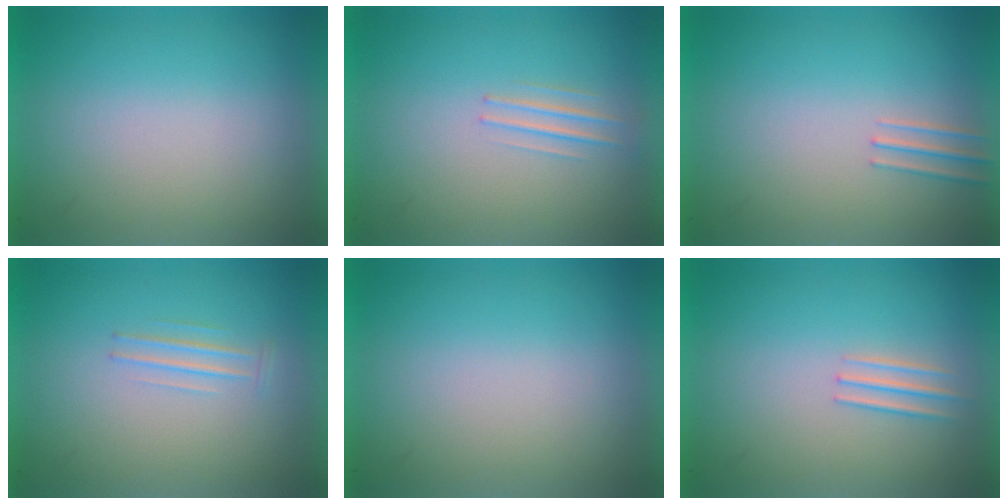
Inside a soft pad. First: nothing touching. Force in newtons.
{"total": 1.3}
{"total": 1.1}
{"total": 1.1}
{"total": 0.0}
{"total": 1.8}